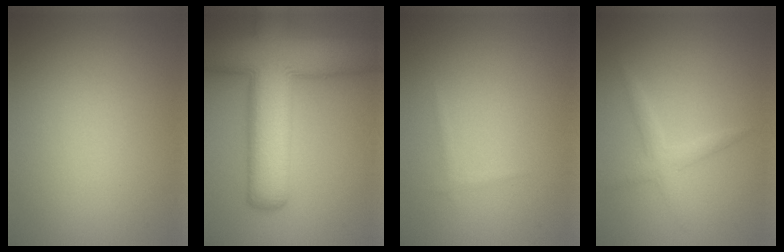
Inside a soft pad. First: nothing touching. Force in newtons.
{"total": 13.0, "press": 13.0, "slide": 0.6}
{"total": 0.6, "press": 0.6, "slide": 0.0}
{"total": 1.8, "press": 1.8, "slide": 0.1}